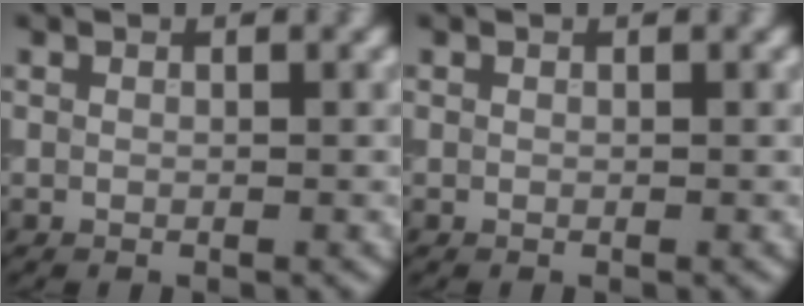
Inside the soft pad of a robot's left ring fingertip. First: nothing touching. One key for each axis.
{"total": 0.0}